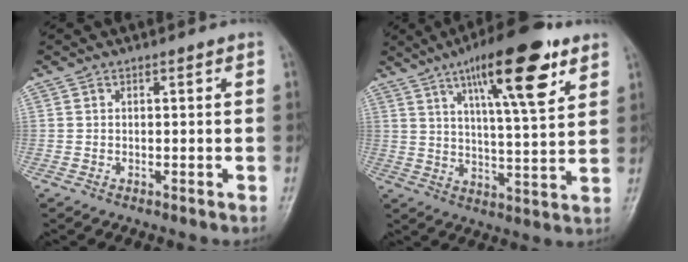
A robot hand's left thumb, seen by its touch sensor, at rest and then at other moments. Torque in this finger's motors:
{"motor_torque": [0.34, 0.52, 1.87, -0.90, 0.42]}